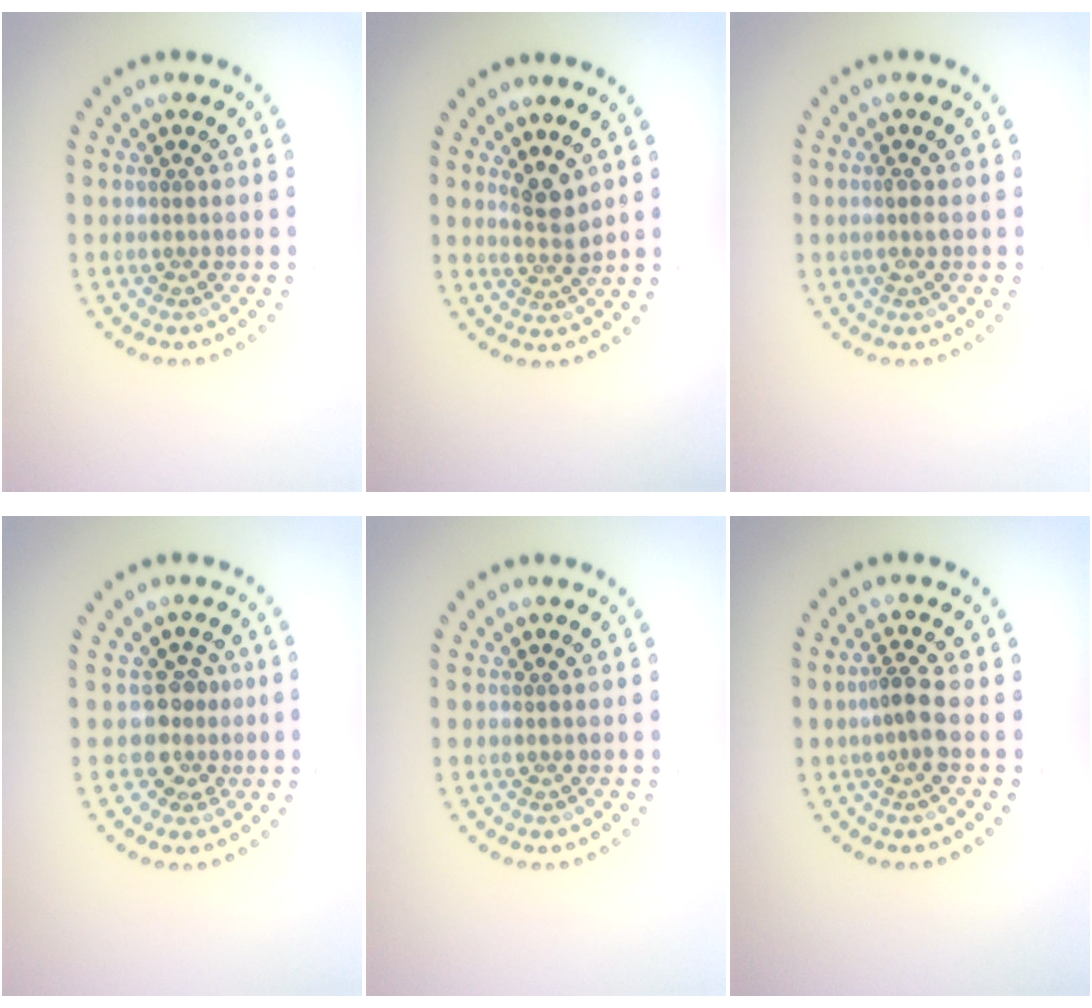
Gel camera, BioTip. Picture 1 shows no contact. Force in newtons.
{"total": 2.3, "press": 1.8, "slide": 1.4}
{"total": 0.9, "press": 0.7, "slide": 0.5}
{"total": 2.6, "press": 1.9, "slide": 1.8}
{"total": 0.0}
{"total": 2.2, "press": 1.7, "slide": 1.4}